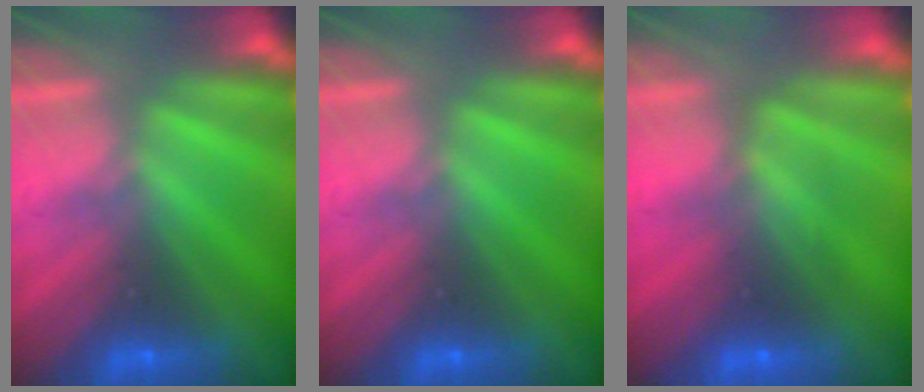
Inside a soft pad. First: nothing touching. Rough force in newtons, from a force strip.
{"total": 0.0}
{"total": 2.6}